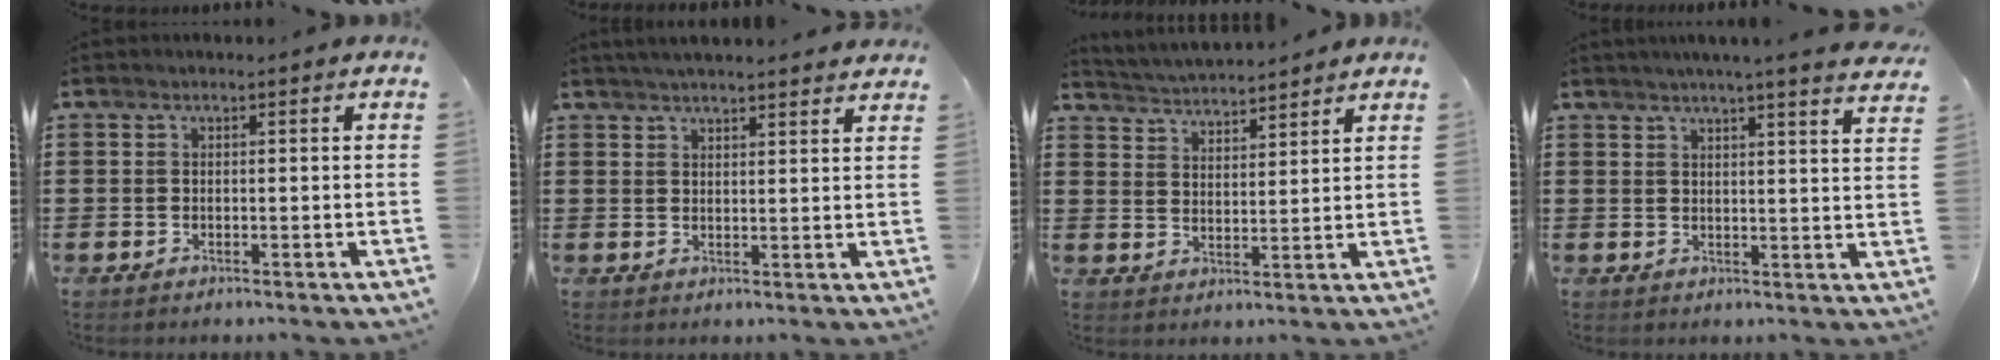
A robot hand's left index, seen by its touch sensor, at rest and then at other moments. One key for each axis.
{"total": 2.9, "fx": 2.8, "fy": -0.2, "fz": 0.6, "tx": -0.019, "ty": -0.004, "tz": 0.052}
{"total": 3.7, "fx": 3.7, "fy": -0.2, "fz": -0.2, "tx": -0.012, "ty": -0.021, "tz": 0.065}
{"total": 4.0, "fx": 3.6, "fy": -1.0, "fz": 1.4, "tx": -0.028, "ty": -0.020, "tz": 0.060}